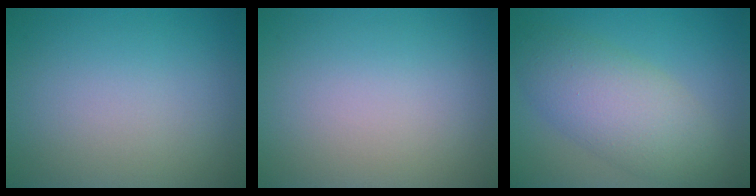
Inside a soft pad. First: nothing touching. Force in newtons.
{"total": 0.0}
{"total": 6.2, "press": 6.2, "slide": 0.1}